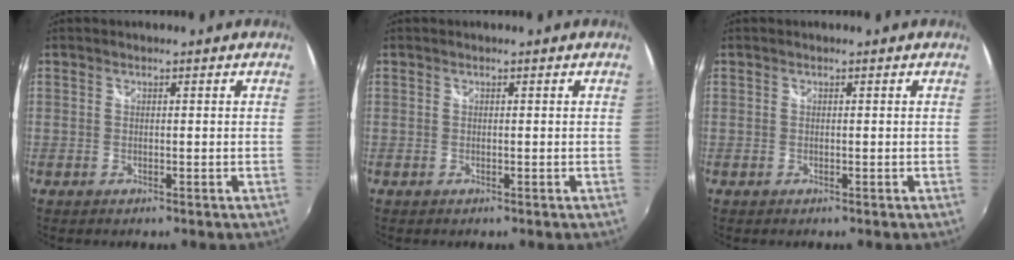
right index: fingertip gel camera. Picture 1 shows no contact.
{"total": 0.0}
{"total": 0.0}